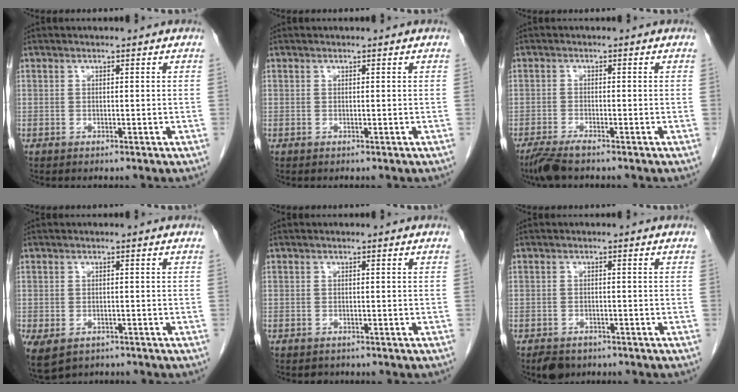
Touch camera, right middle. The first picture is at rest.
{"total": 0.0}
{"total": 3.8, "force": [-3.1, 0.4, 2.2], "torque": [-0.046, -0.010, -0.058]}
{"total": 6.9, "force": [-4.0, 4.6, 3.2], "torque": [-0.076, -0.006, -0.058]}
{"total": 1.0, "force": [-0.8, 0.5, 0.0], "torque": [-0.009, 0.000, -0.012]}
{"total": 3.5, "force": [-2.6, 2.0, 1.1], "torque": [-0.020, -0.001, -0.037]}